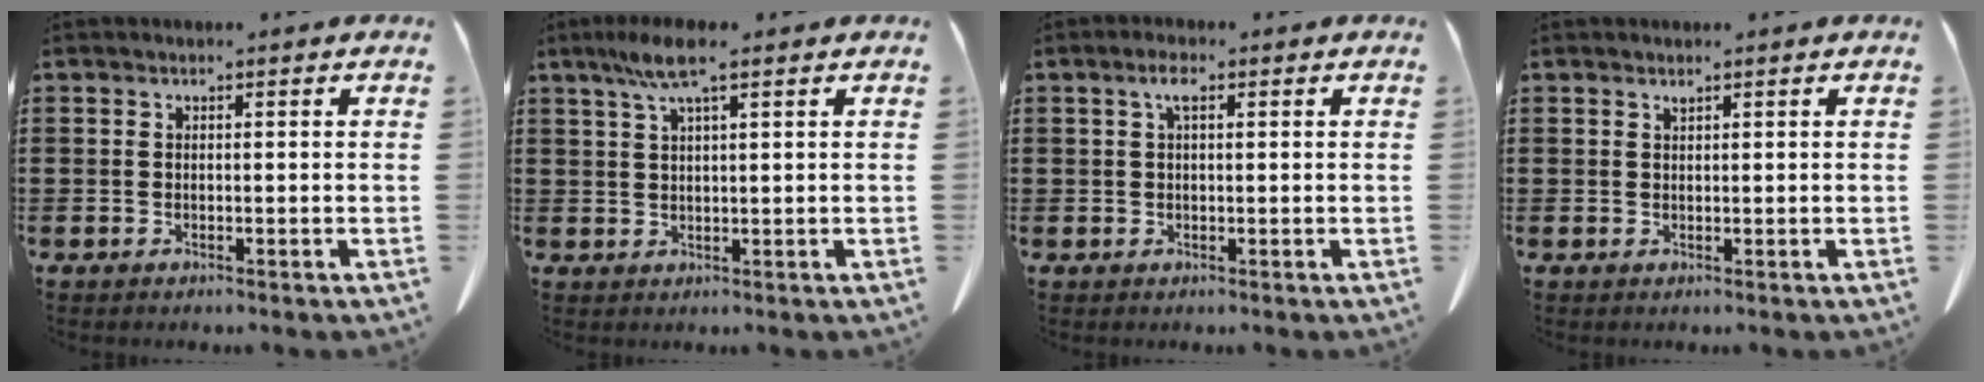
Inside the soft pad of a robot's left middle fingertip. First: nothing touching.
{"total": 5.6, "force": [3.2, 0.8, 4.6], "torque": [-0.096, 0.005, 0.056]}
{"total": 2.5, "force": [0.9, 1.0, 2.1], "torque": [-0.046, 0.009, 0.013]}
{"total": 0.6, "force": [0.5, 0.1, 0.3], "torque": [-0.008, -0.002, 0.011]}